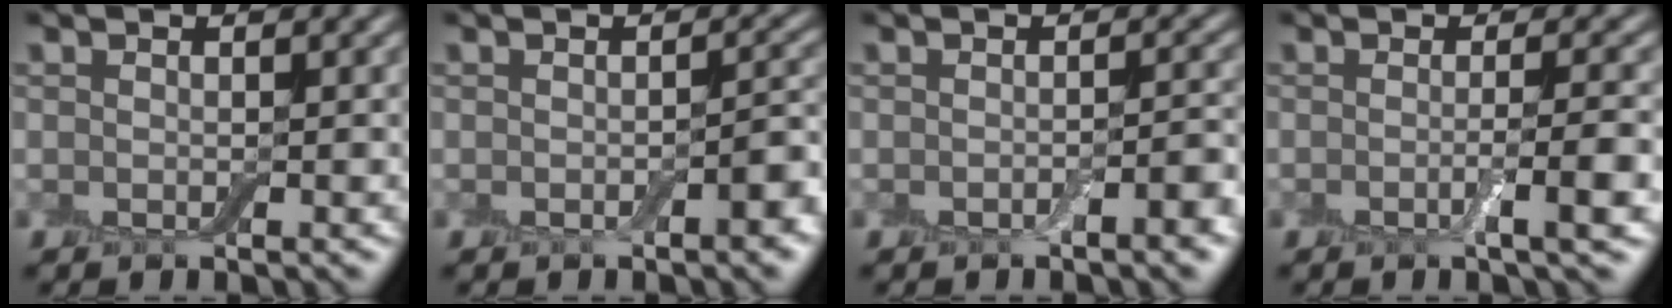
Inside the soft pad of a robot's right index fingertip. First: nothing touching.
{"total": 1.9, "force": [-0.8, 0.5, 1.7], "torque": [-0.023, 0.003, -0.010]}
{"total": 1.7, "force": [-0.9, 0.4, 1.4], "torque": [-0.021, 0.003, -0.015]}
{"total": 3.1, "force": [-0.8, 0.5, 3.0], "torque": [-0.044, 0.000, -0.019]}